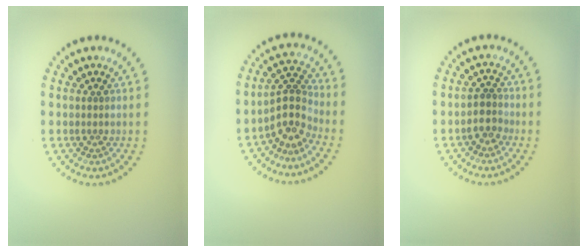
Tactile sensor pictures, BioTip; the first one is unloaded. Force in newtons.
{"total": 3.4, "press": 2.5, "slide": 2.3}
{"total": 1.9, "press": 1.6, "slide": 1.0}